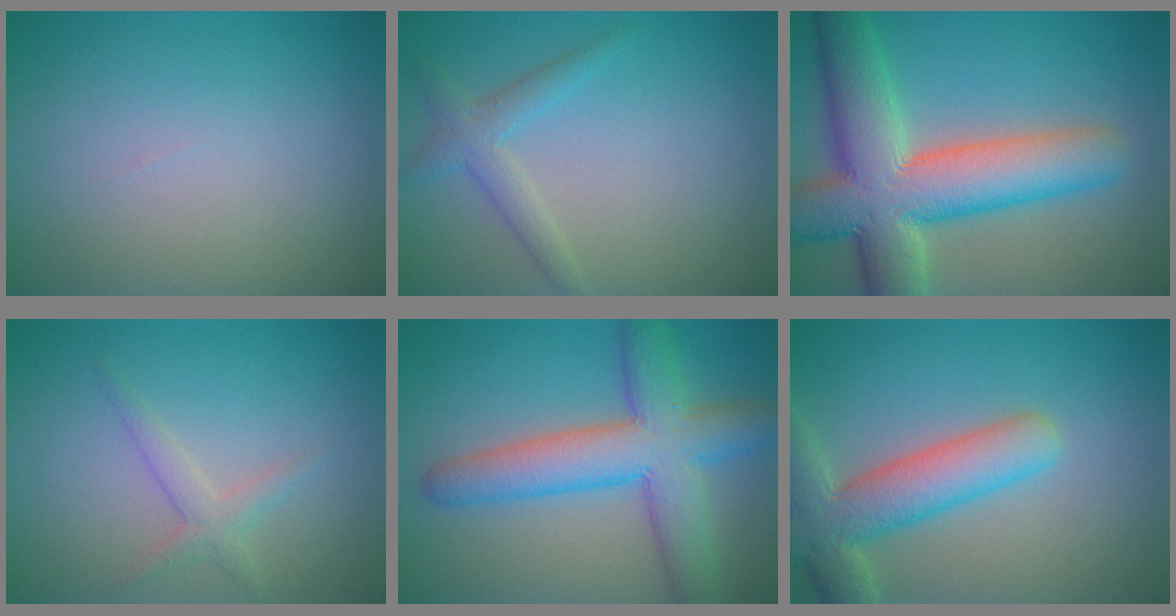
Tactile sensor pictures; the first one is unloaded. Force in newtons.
{"total": 2.4, "press": 2.4, "slide": 0.2}
{"total": 11.8, "press": 11.8, "slide": 0.6}
{"total": 1.8, "press": 1.8, "slide": 0.1}
{"total": 8.1, "press": 8.1, "slide": 0.3}
{"total": 6.8, "press": 6.7, "slide": 0.7}